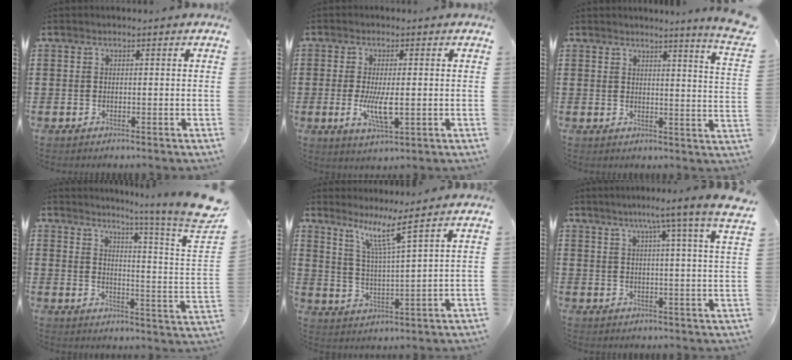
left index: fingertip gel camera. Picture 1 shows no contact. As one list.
[{"total": 6.1, "force": [-0.8, 1.8, 5.8], "torque": [-0.120, -0.009, -0.019]}, {"total": 4.2, "force": [3.6, -1.4, 1.7], "torque": [-0.038, -0.033, 0.056]}, {"total": 7.3, "force": [5.8, -1.7, 4.2], "torque": [-0.086, -0.053, 0.088]}, {"total": 6.7, "force": [5.0, -0.5, 4.4], "torque": [-0.095, -0.026, 0.082]}, {"total": 7.3, "force": [4.9, -1.2, 5.3], "torque": [-0.103, -0.028, 0.073]}]